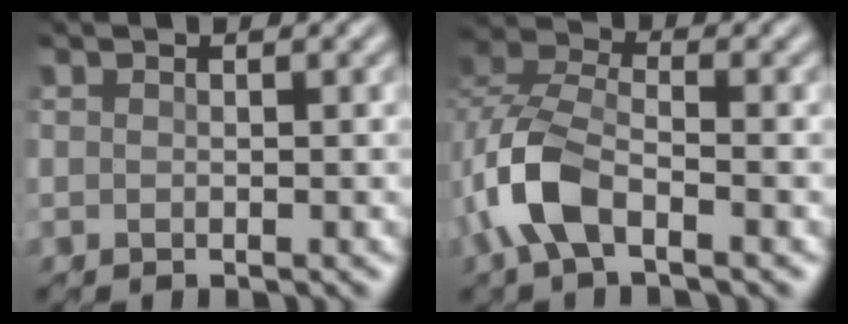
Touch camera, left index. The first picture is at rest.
{"total": 5.4, "force": [-2.9, 2.1, 4.0], "torque": [-0.101, 0.005, -0.066]}